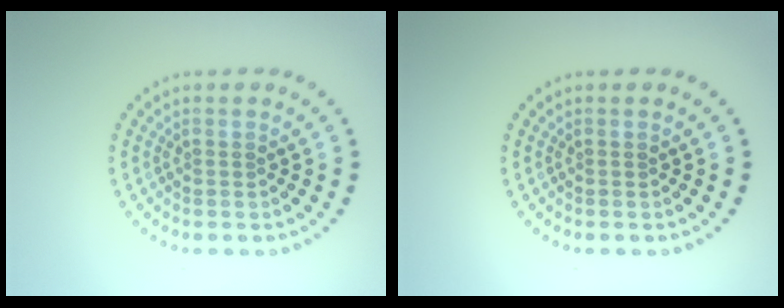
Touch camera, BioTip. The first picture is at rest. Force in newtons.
{"total": 0.0}